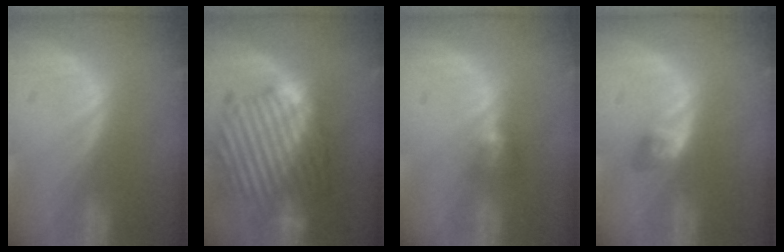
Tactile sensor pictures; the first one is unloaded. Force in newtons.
{"total": 12.7, "press": 12.6, "slide": 1.1}
{"total": 2.8, "press": 2.6, "slide": 0.9}
{"total": 2.9, "press": 2.5, "slide": 1.6}